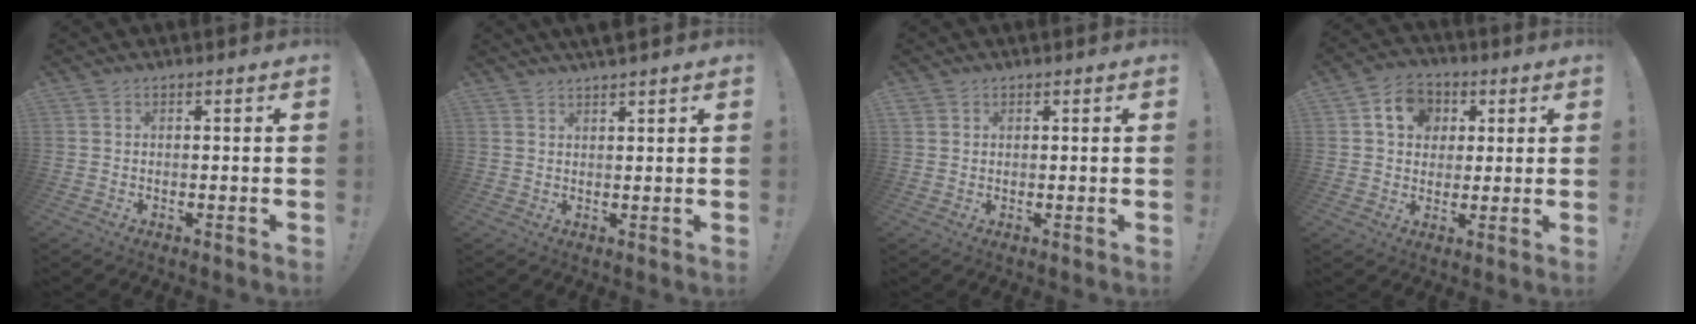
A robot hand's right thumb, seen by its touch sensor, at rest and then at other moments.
{"total": 2.7, "force": [2.5, -0.1, 1.0], "torque": [-0.015, -0.014, 0.045]}
{"total": 1.7, "force": [1.1, 1.3, 0.4], "torque": [0.000, -0.004, 0.018]}
{"total": 10.4, "force": [3.2, 8.8, 4.5], "torque": [-0.060, -0.003, 0.063]}